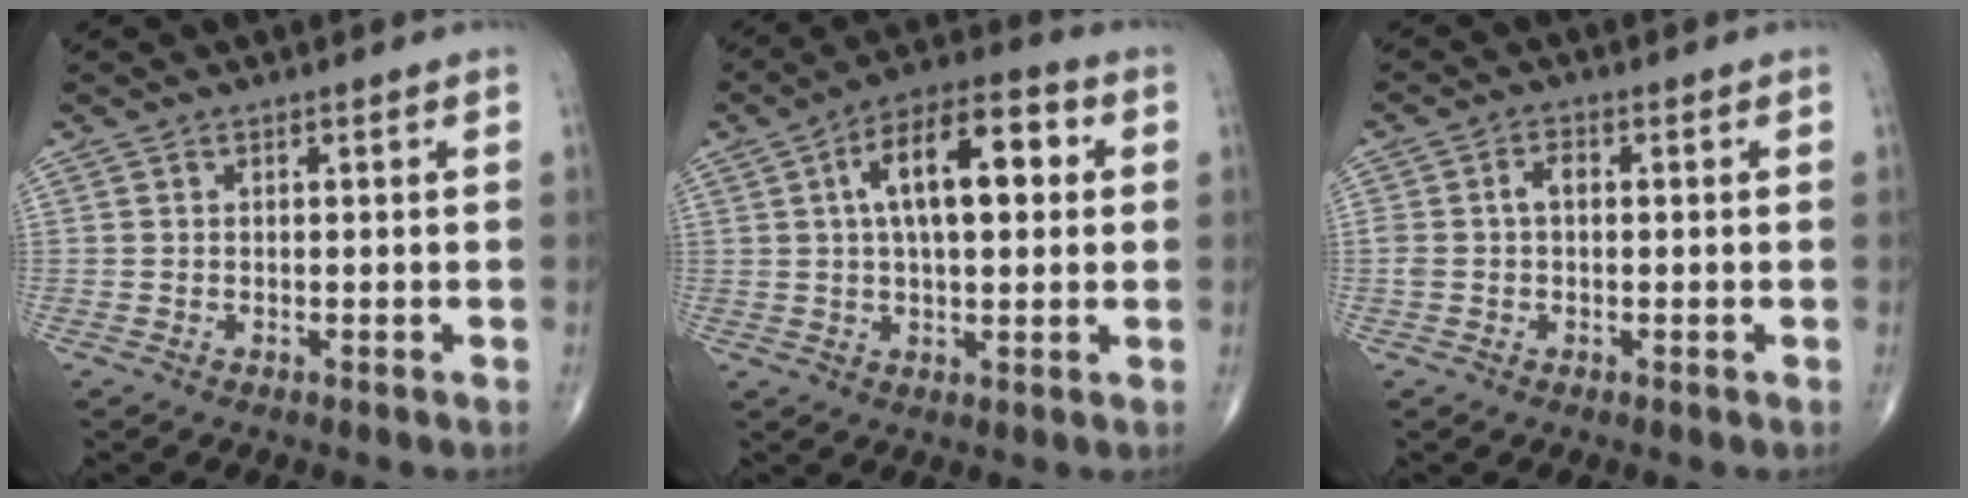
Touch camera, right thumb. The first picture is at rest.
{"total": 14.4, "force": [3.1, 6.5, 12.4], "torque": [-0.187, 0.024, 0.043]}
{"total": 3.2, "force": [0.1, 1.9, 2.5], "torque": [-0.057, 0.014, 0.000]}